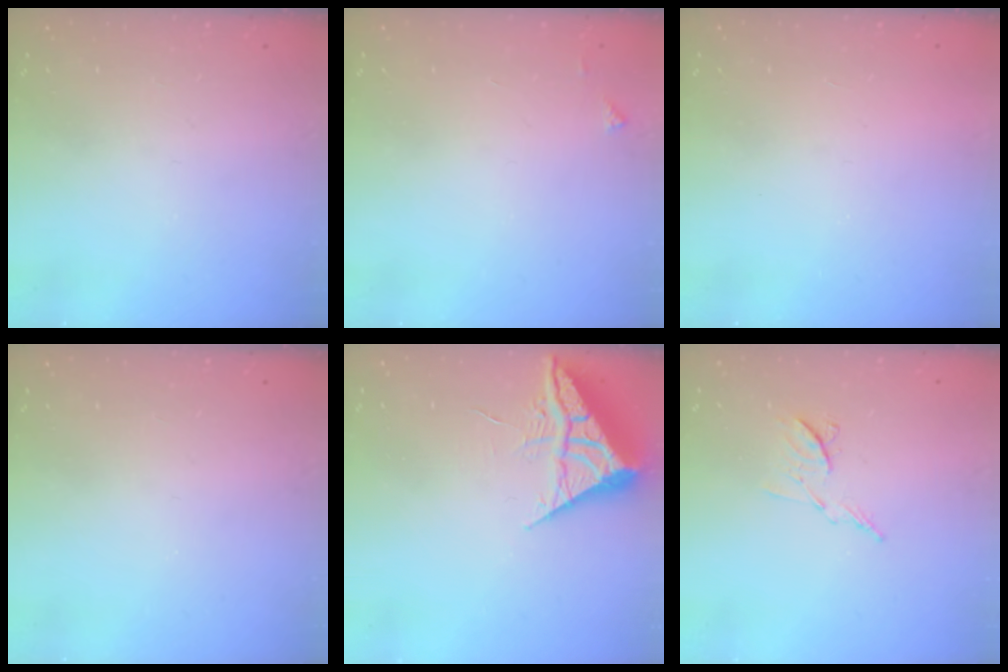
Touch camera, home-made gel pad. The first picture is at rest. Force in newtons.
{"total": 3.6, "press": 3.6, "slide": 0.5}
{"total": 1.7, "press": 1.6, "slide": 0.1}
{"total": 0.0}
{"total": 7.0, "press": 7.0, "slide": 0.3}
{"total": 6.8, "press": 6.7, "slide": 0.8}